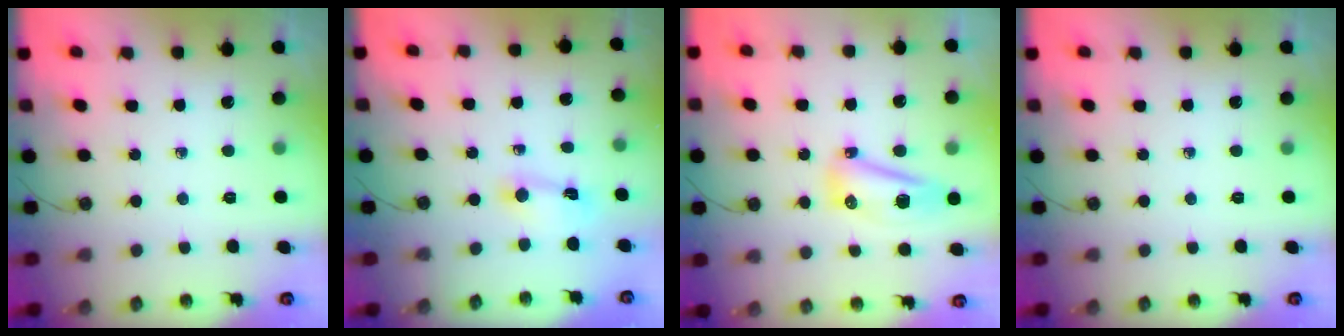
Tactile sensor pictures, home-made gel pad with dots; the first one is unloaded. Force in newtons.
{"total": 2.4, "press": 2.4, "slide": 0.3}
{"total": 10.8, "press": 10.8, "slide": 1.3}
{"total": 0.0}